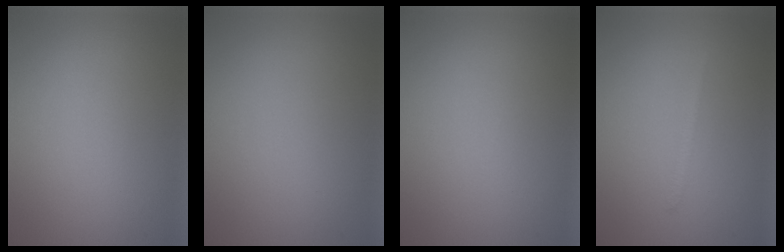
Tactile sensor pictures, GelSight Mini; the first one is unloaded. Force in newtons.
{"total": 0.0}
{"total": 0.0}
{"total": 0.7, "press": 0.7, "slide": 0.1}